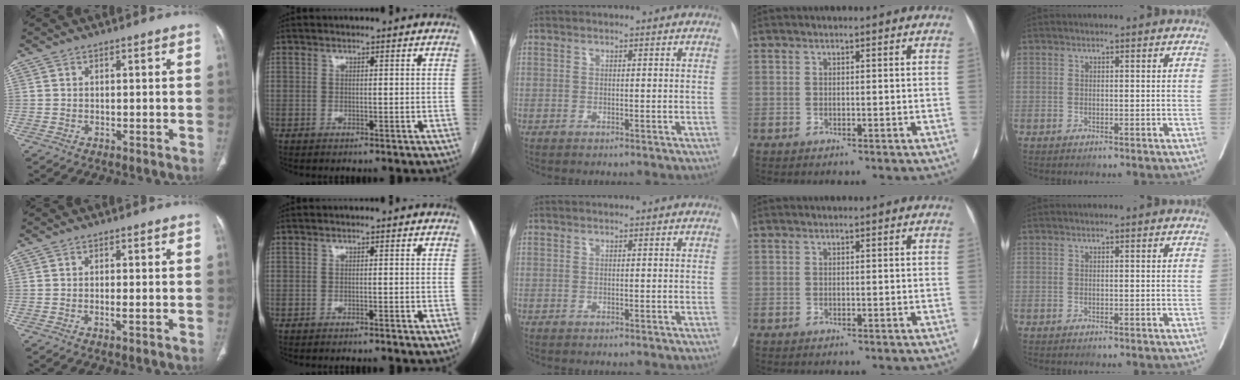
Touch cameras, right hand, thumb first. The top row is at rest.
{"thumb": {"total": 1.2, "force": [-0.4, 0.2, 1.2], "torque": [-0.023, -0.003, -0.009]}, "index": {"total": 1.1, "force": [-0.8, 0.0, 0.8], "torque": [-0.012, 0.000, -0.009]}}